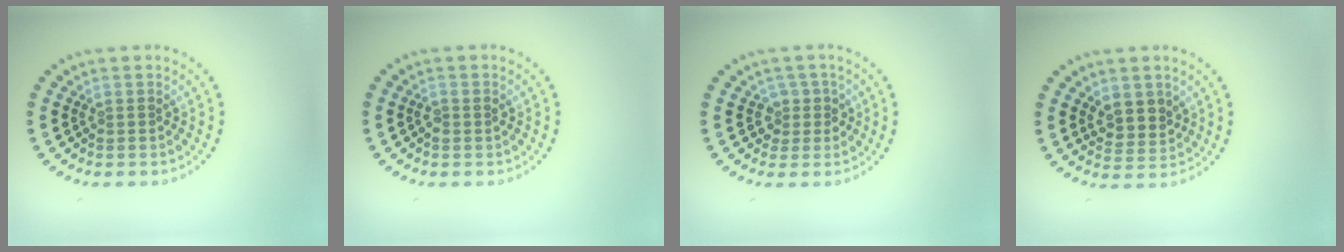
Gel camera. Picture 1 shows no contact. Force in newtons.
{"total": 0.8, "press": 0.8, "slide": 0.0}
{"total": 1.8, "press": 1.4, "slide": 1.1}
{"total": 2.5, "press": 2.3, "slide": 1.0}